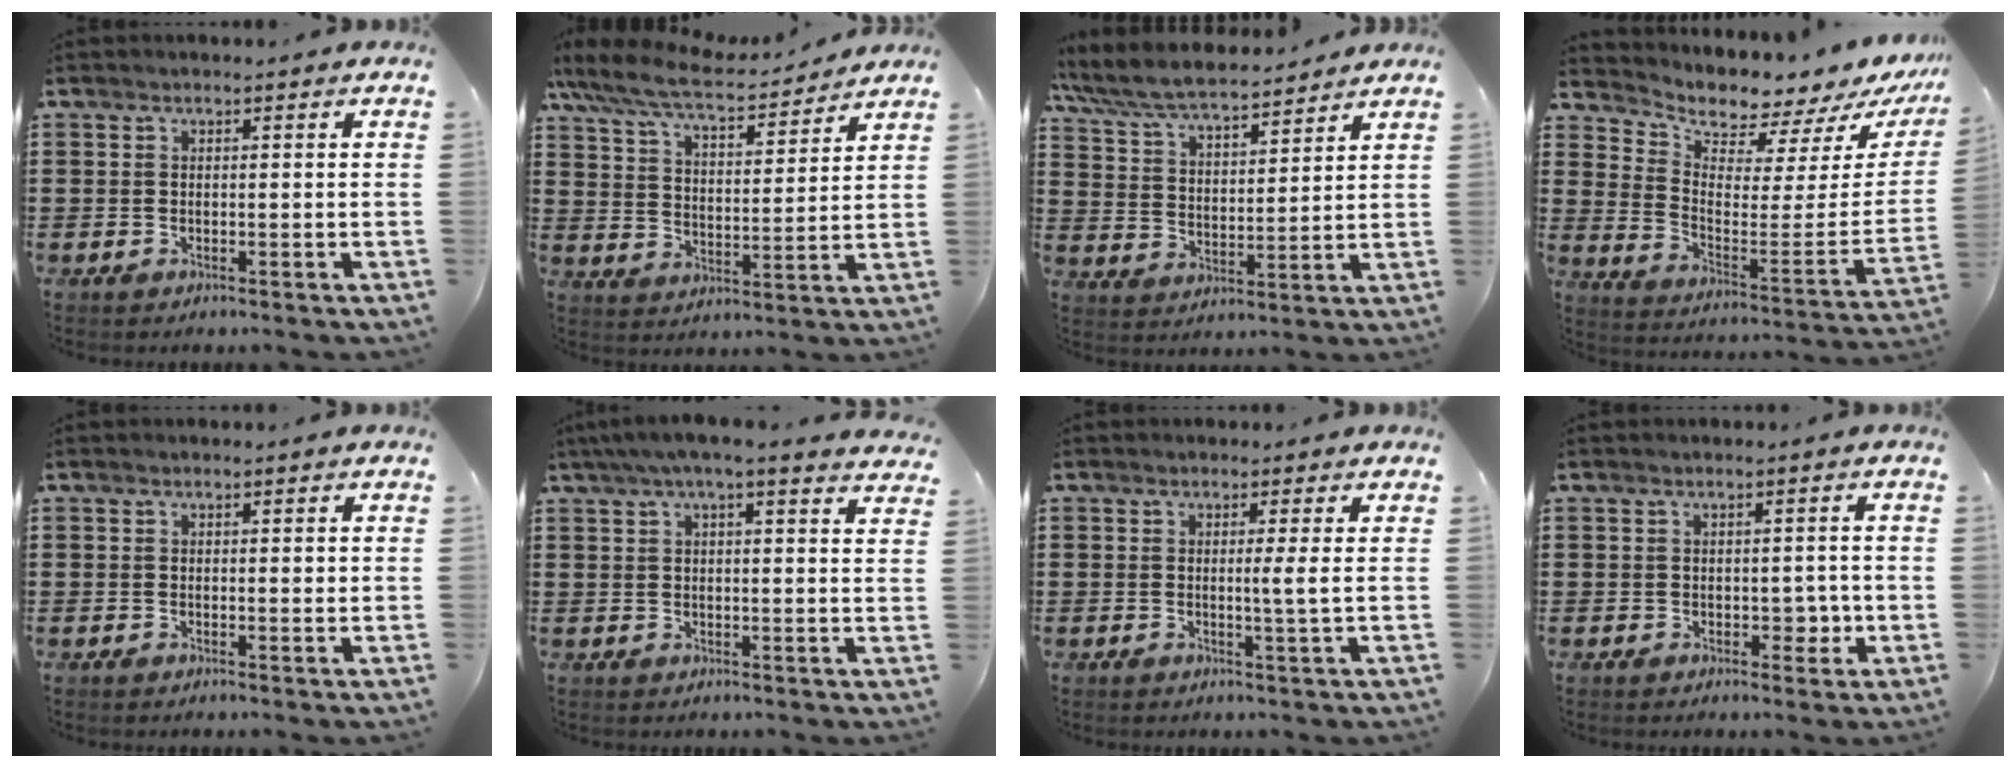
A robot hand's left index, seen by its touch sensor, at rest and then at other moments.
{"total": 7.8, "force": [7.0, 1.0, 3.4], "torque": [-0.095, -0.038, 0.120]}
{"total": 7.3, "force": [6.7, 0.9, 2.6], "torque": [-0.078, -0.036, 0.118]}
{"total": 4.9, "force": [4.8, 0.8, 0.2], "torque": [-0.031, -0.062, 0.079]}
{"total": 0.8, "force": [0.3, 0.2, 0.7], "torque": [-0.006, 0.000, 0.003]}
{"total": 4.2, "force": [3.3, 0.0, 2.5], "torque": [-0.059, -0.003, 0.058]}
{"total": 2.6, "force": [0.3, -0.6, 2.5], "torque": [-0.048, -0.008, 0.003]}
{"total": 3.0, "force": [-0.3, 1.8, 2.3], "torque": [-0.036, -0.001, -0.008]}